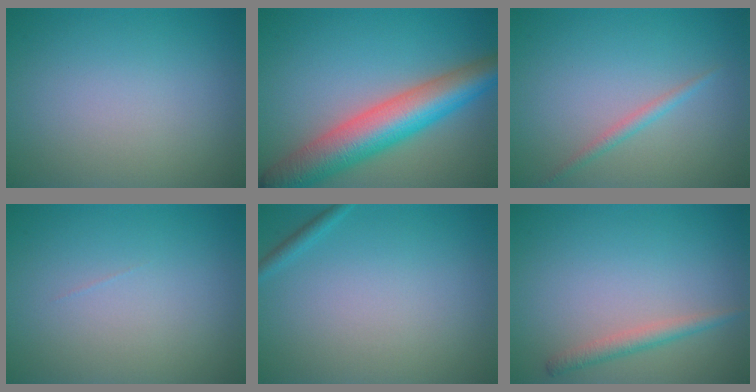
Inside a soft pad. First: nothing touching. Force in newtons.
{"total": 8.7, "press": 8.7, "slide": 0.2}
{"total": 1.2, "press": 1.2, "slide": 0.0}
{"total": 0.0}
{"total": 0.9, "press": 0.9, "slide": 0.1}
{"total": 1.8, "press": 1.8, "slide": 0.1}